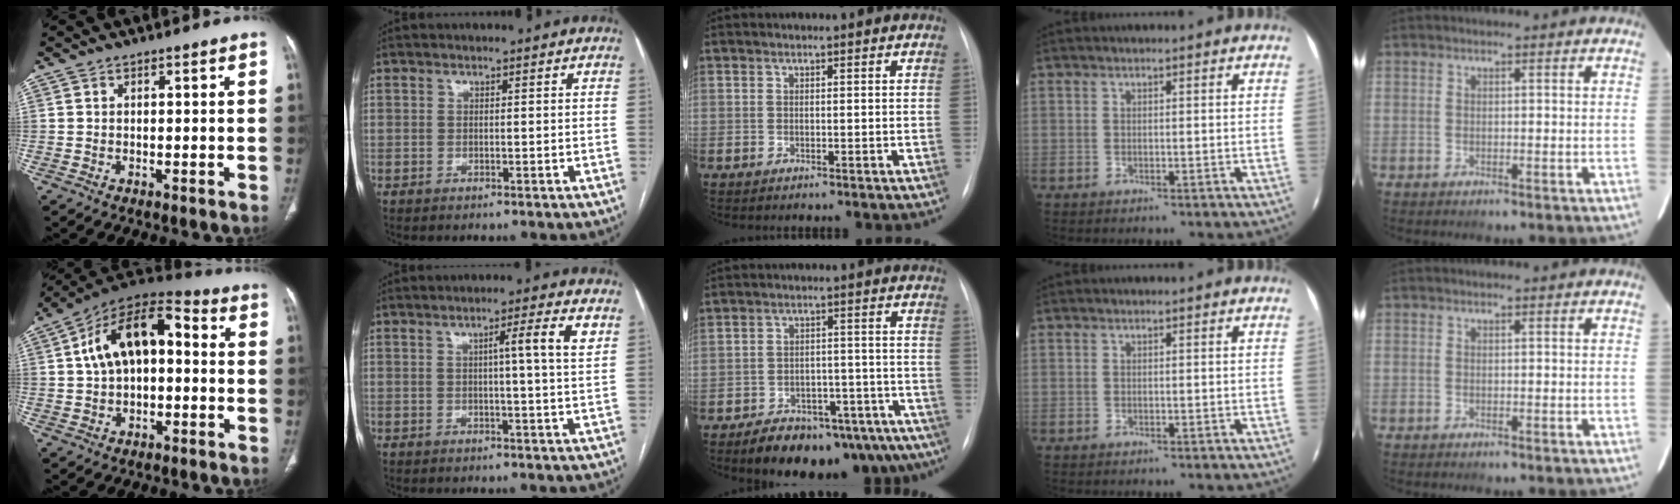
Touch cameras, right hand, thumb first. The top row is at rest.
{"thumb": {"total": 15.7, "force": [1.9, 9.0, 12.8], "torque": [-0.197, 0.045, 0.020]}, "index": {"total": 5.3, "force": [1.6, -0.7, 5.0], "torque": [-0.072, 0.004, 0.020]}, "middle": {"total": 16.3, "force": [-12.5, 7.2, 7.8], "torque": [-0.062, 0.033, -0.160]}}